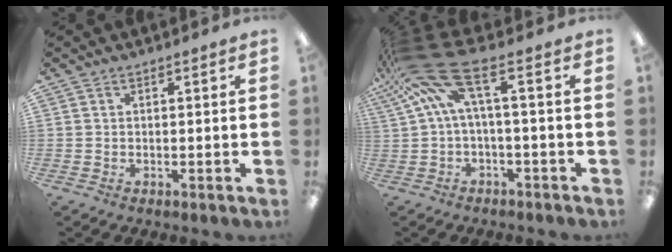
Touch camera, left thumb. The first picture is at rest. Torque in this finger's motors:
{"motor_torque": [1.19, 1.11, 0.85, -0.60, 0.29]}